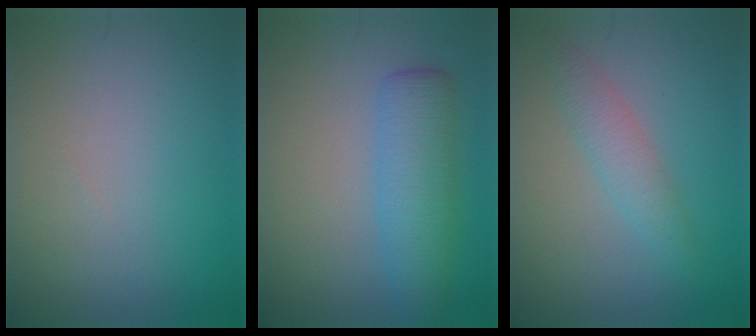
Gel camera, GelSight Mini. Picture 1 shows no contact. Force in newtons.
{"total": 4.5, "press": 4.5, "slide": 0.1}
{"total": 2.4, "press": 2.4, "slide": 0.1}